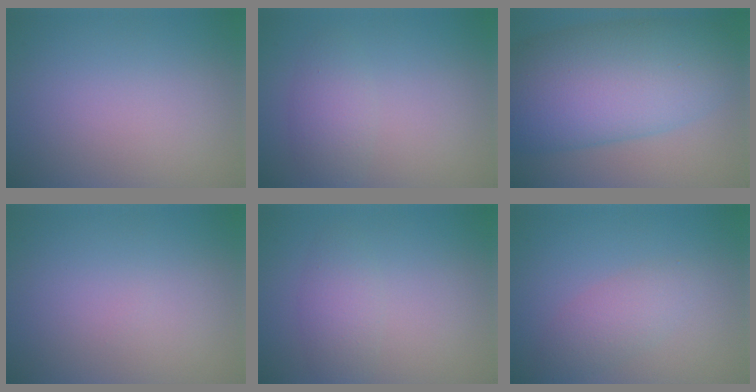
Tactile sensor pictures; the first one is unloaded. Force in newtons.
{"total": 2.5, "press": 2.5, "slide": 0.2}
{"total": 13.4, "press": 13.4, "slide": 0.2}
{"total": 0.0}
{"total": 2.4, "press": 2.4, "slide": 0.0}
{"total": 2.4, "press": 2.4, "slide": 0.2}